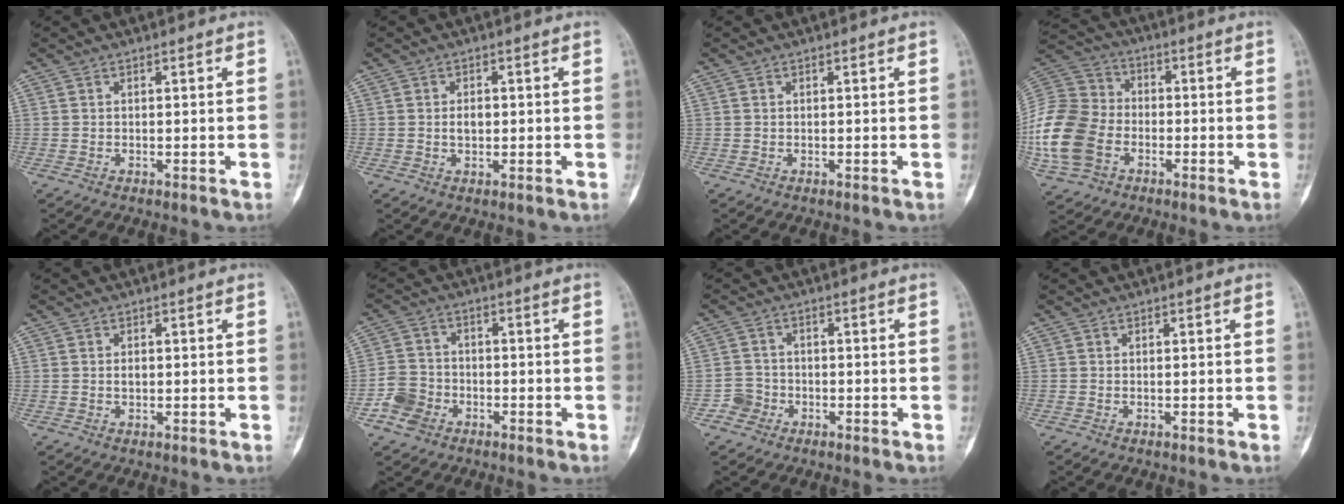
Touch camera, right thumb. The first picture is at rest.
{"total": 2.3, "force": [0.1, 1.5, 1.7], "torque": [-0.023, 0.001, 0.001]}
{"total": 0.0}
{"total": 18.3, "force": [-5.0, 13.7, 11.0], "torque": [-0.244, 0.022, -0.096]}
{"total": 1.1, "force": [0.1, 0.7, 0.8], "torque": [-0.011, 0.001, 0.001]}
{"total": 5.9, "force": [-2.9, 4.7, 2.1], "torque": [-0.033, 0.021, -0.055]}
{"total": 3.1, "force": [-1.4, 2.8, 0.0], "torque": [0.015, 0.016, -0.034]}
{"total": 0.0}